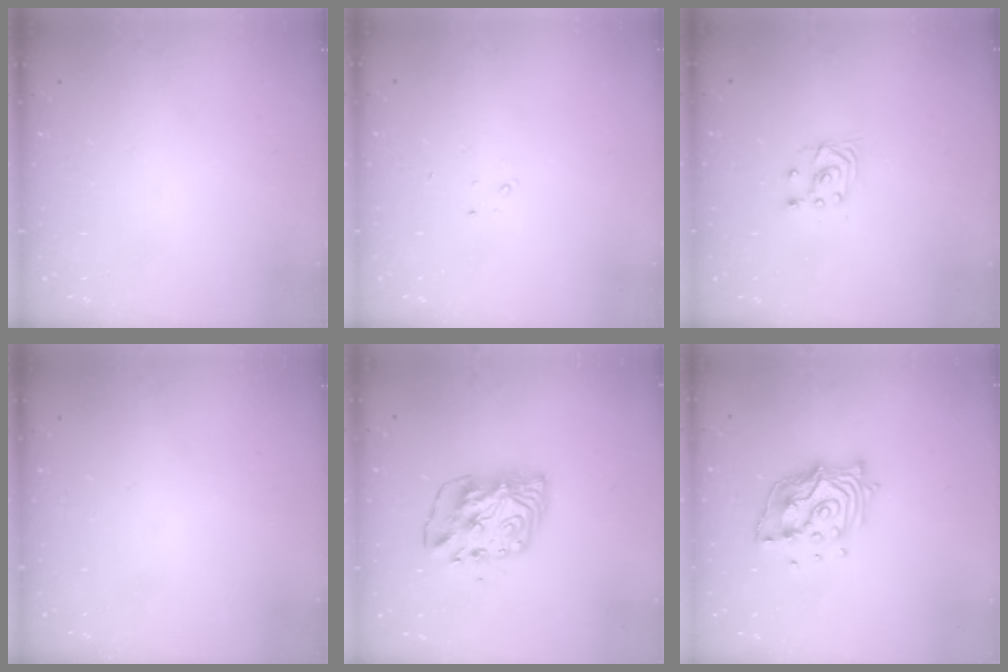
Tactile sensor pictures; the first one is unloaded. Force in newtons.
{"total": 1.5, "press": 1.5, "slide": 0.2}
{"total": 3.2, "press": 2.9, "slide": 1.4}
{"total": 0.0}
{"total": 8.5, "press": 8.4, "slide": 1.3}
{"total": 13.4, "press": 13.3, "slide": 1.3}